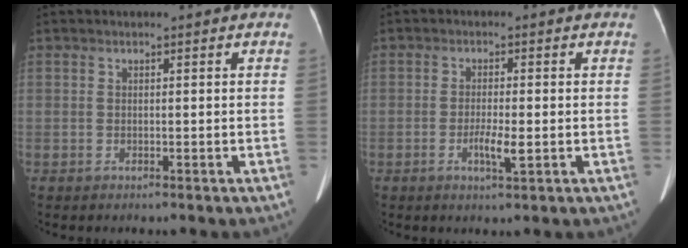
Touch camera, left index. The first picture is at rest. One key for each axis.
{"total": 3.3, "fx": -0.9, "fy": 0.6, "fz": 3.1, "tx": -0.061, "ty": -0.003, "tz": -0.014}